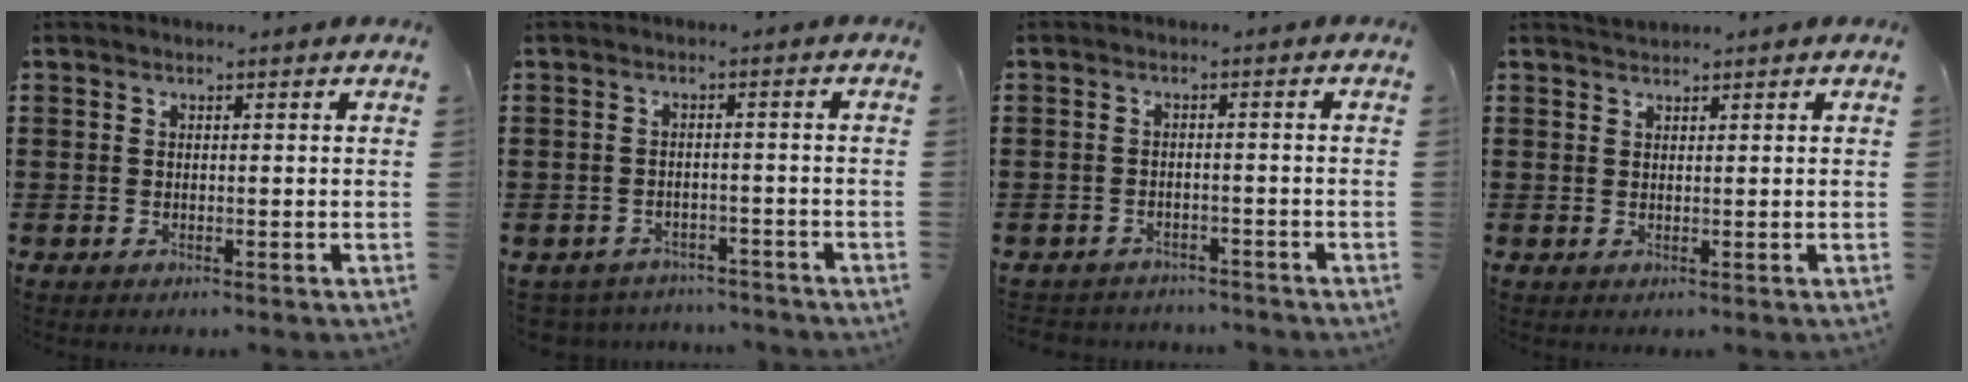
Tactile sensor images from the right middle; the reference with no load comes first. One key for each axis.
{"total": 2.5, "fx": -2.4, "fy": 0.4, "fz": -0.3, "tx": -0.003, "ty": 0.002, "tz": -0.055}
{"total": 2.2, "fx": -2.1, "fy": 0.4, "fz": -0.2, "tx": -0.004, "ty": -0.001, "tz": -0.049}
{"total": 1.2, "fx": 1.2, "fy": 0.0, "fz": 0.0, "tx": -0.003, "ty": -0.001, "tz": 0.023}